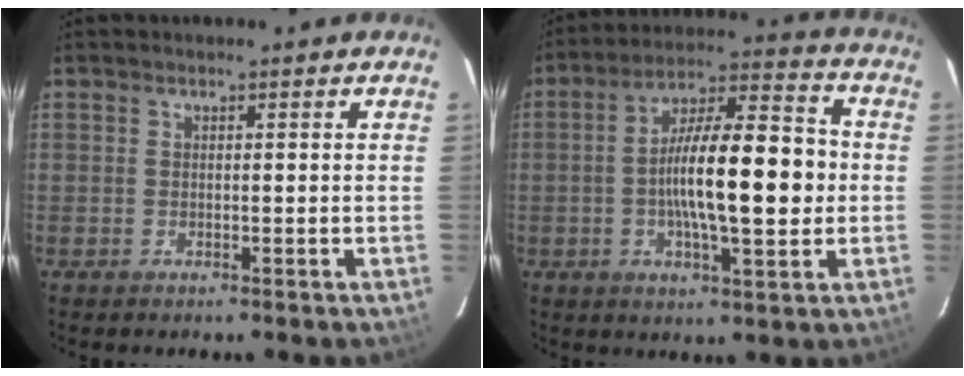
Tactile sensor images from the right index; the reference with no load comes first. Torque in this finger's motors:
{"motor_torque": [1.50, 0.63, 1.05, 0.21]}